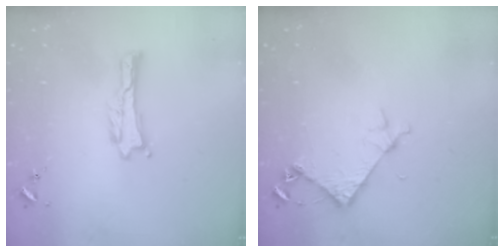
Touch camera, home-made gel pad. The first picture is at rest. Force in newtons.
{"total": 4.6, "press": 4.6, "slide": 0.3}